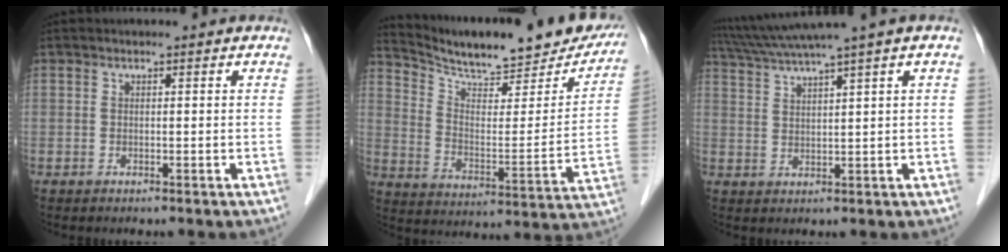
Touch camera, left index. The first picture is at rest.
{"total": 23.3, "force": [20.9, 5.0, 9.0], "torque": [-0.133, -0.044, 0.287]}
{"total": 7.7, "force": [5.8, -2.0, 4.5], "torque": [-0.081, 0.023, 0.106]}